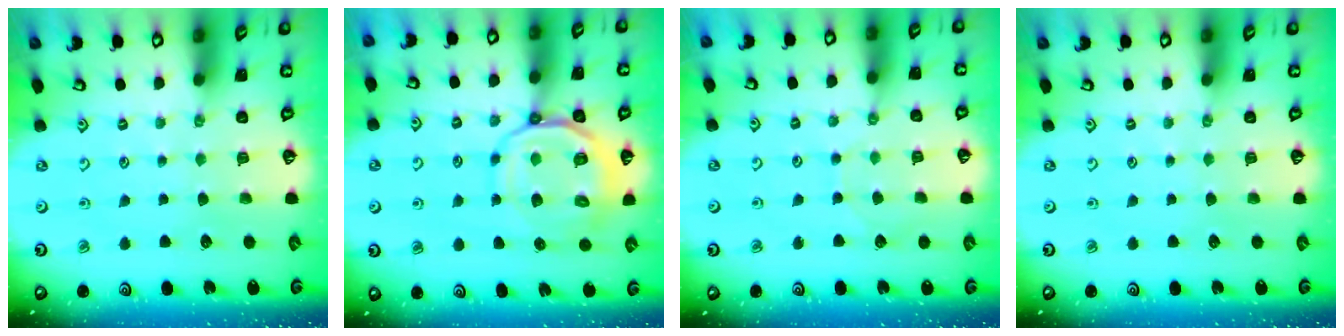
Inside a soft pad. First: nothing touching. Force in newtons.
{"total": 12.5, "press": 12.3, "slide": 1.9}
{"total": 5.4, "press": 5.4, "slide": 0.1}
{"total": 0.0}